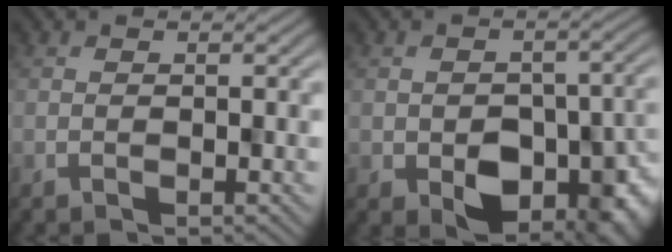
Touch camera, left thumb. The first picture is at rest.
{"total": 8.9, "force": [-2.9, 6.4, 5.5], "torque": [-0.071, -0.033, -0.031]}